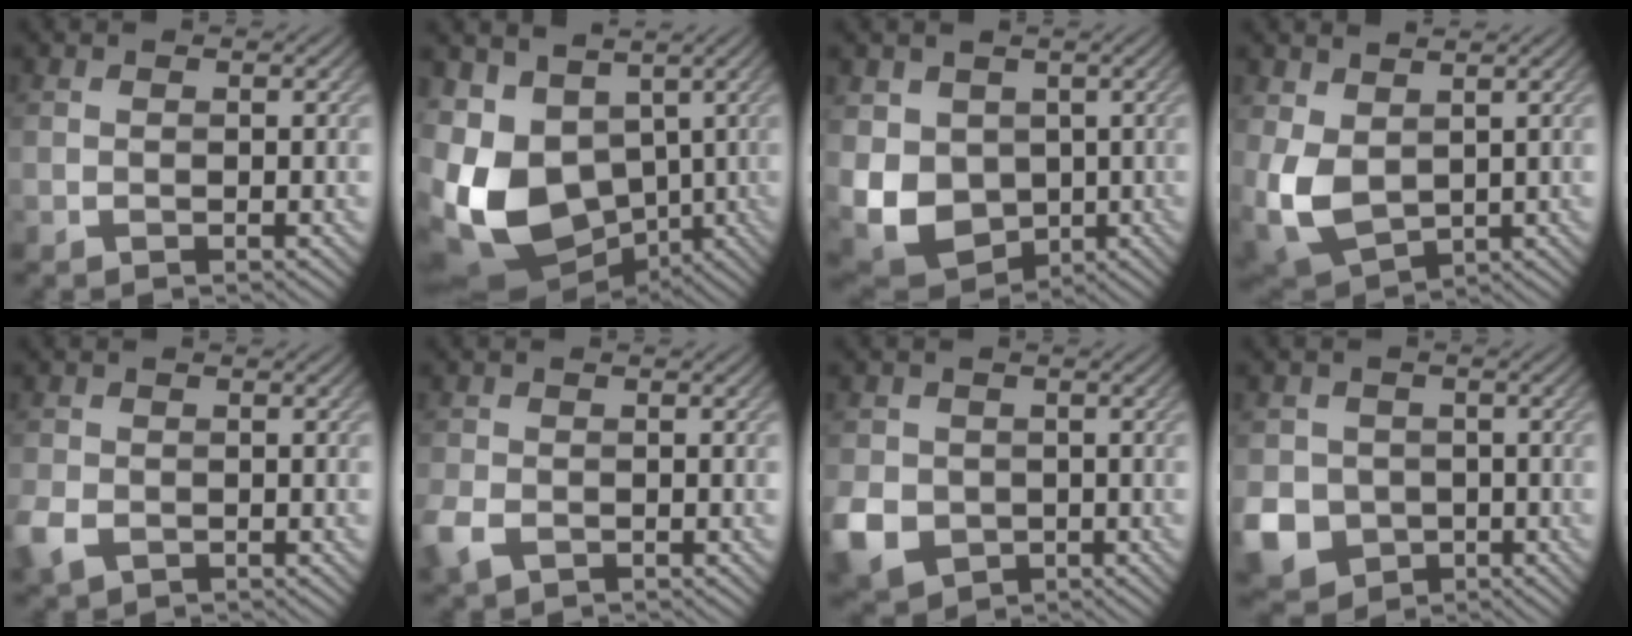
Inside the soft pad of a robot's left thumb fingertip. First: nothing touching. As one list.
[{"total": 14.8, "force": [-2.2, 10.9, 9.8], "torque": [-0.253, -0.025, -0.021]}, {"total": 9.8, "force": [-0.1, 8.1, 5.6], "torque": [-0.160, -0.026, -0.002]}, {"total": 7.8, "force": [1.2, 5.1, 5.9], "torque": [-0.164, -0.010, 0.024]}, {"total": 3.5, "force": [-1.4, 2.5, 2.0], "torque": [-0.052, -0.010, -0.035]}, {"total": 3.5, "force": [-1.7, 2.3, 2.1], "torque": [-0.056, -0.009, -0.041]}, {"total": 6.5, "force": [-1.7, 5.5, 3.0], "torque": [-0.093, -0.023, -0.037]}, {"total": 8.4, "force": [-2.6, 7.3, 3.2], "torque": [-0.095, -0.029, -0.067]}]